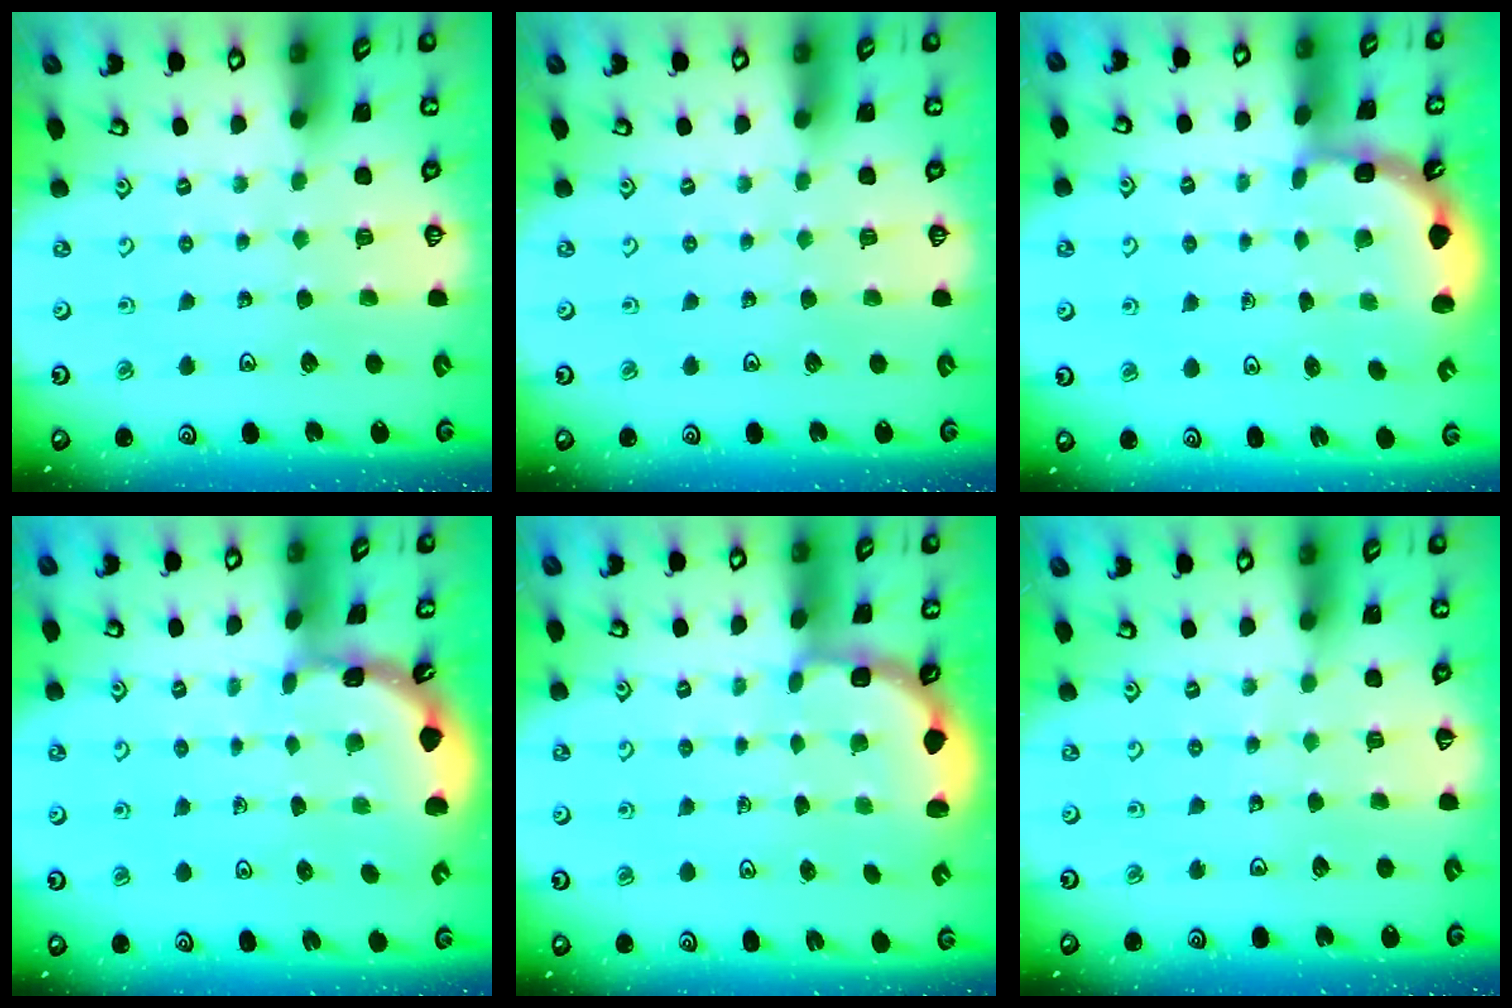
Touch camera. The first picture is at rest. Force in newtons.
{"total": 0.0}
{"total": 2.3, "press": 2.1, "slide": 0.9}
{"total": 1.5, "press": 1.5, "slide": 0.1}
{"total": 2.8, "press": 2.5, "slide": 1.4}
{"total": 2.0, "press": 2.0, "slide": 0.2}